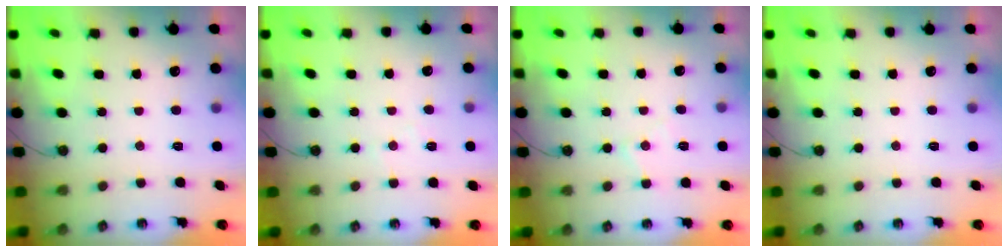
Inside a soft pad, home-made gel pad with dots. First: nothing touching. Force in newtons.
{"total": 4.8, "press": 4.7, "slide": 0.7}
{"total": 5.6, "press": 5.6, "slide": 0.2}
{"total": 0.0}